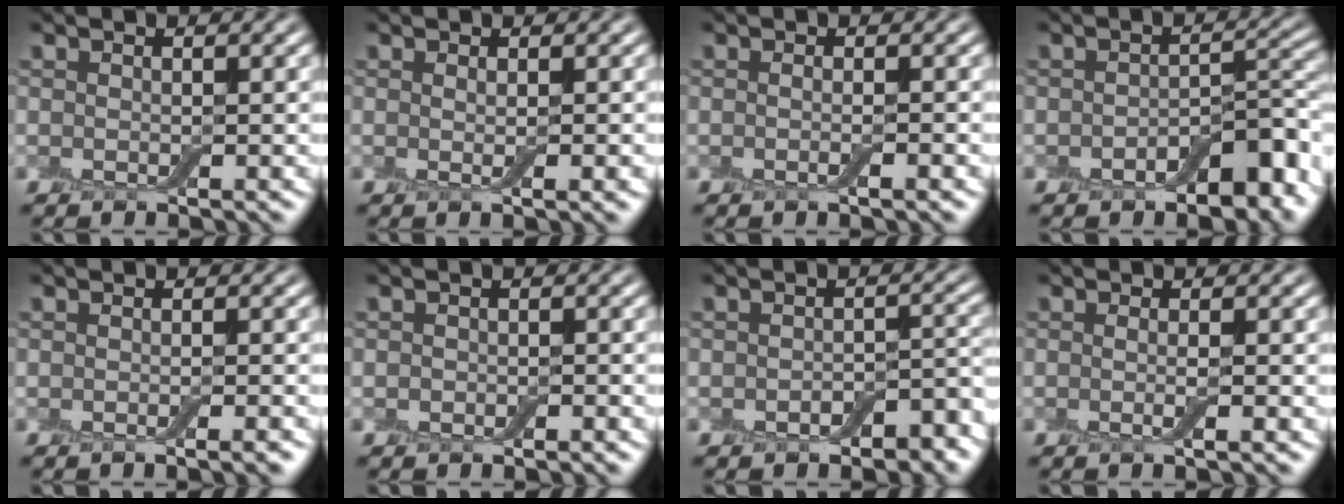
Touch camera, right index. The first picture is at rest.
{"total": 1.4, "force": [0.0, 0.2, 1.4], "torque": [-0.017, 0.000, -0.001]}
{"total": 1.1, "force": [-0.3, 0.1, 1.1], "torque": [-0.018, -0.004, -0.007]}
{"total": 5.9, "force": [-2.7, 2.7, 4.5], "torque": [-0.057, 0.007, -0.041]}
{"total": 1.7, "force": [-0.7, 0.4, 1.5], "torque": [-0.010, 0.000, -0.011]}
{"total": 0.8, "force": [-0.4, 0.5, 0.4], "torque": [-0.007, -0.001, -0.008]}
{"total": 3.7, "force": [-2.0, 1.8, 2.6], "torque": [-0.037, 0.000, -0.027]}
{"total": 1.5, "force": [-0.3, 0.2, 1.5], "torque": [-0.025, -0.007, -0.008]}